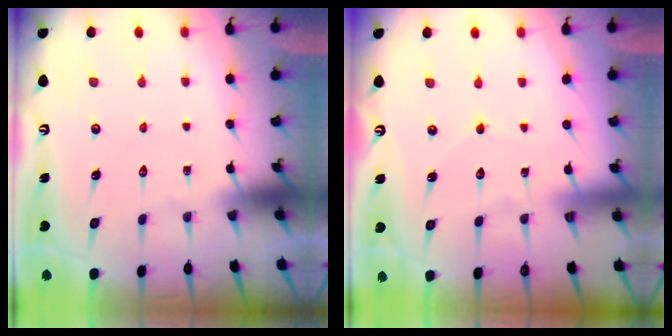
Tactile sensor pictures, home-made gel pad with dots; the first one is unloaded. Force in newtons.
{"total": 2.7, "press": 2.6, "slide": 0.3}